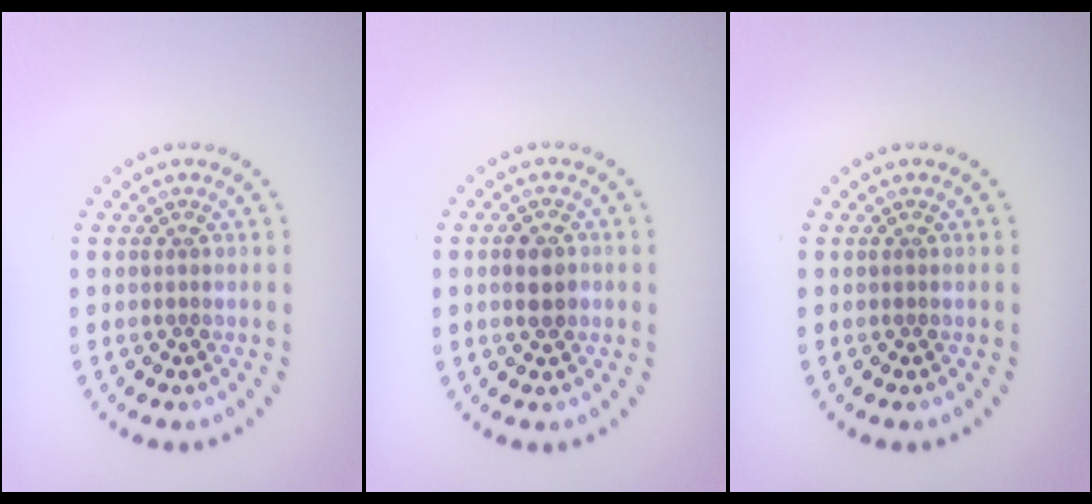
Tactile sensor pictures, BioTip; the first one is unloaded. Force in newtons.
{"total": 2.2, "press": 2.2, "slide": 0.0}
{"total": 0.0}